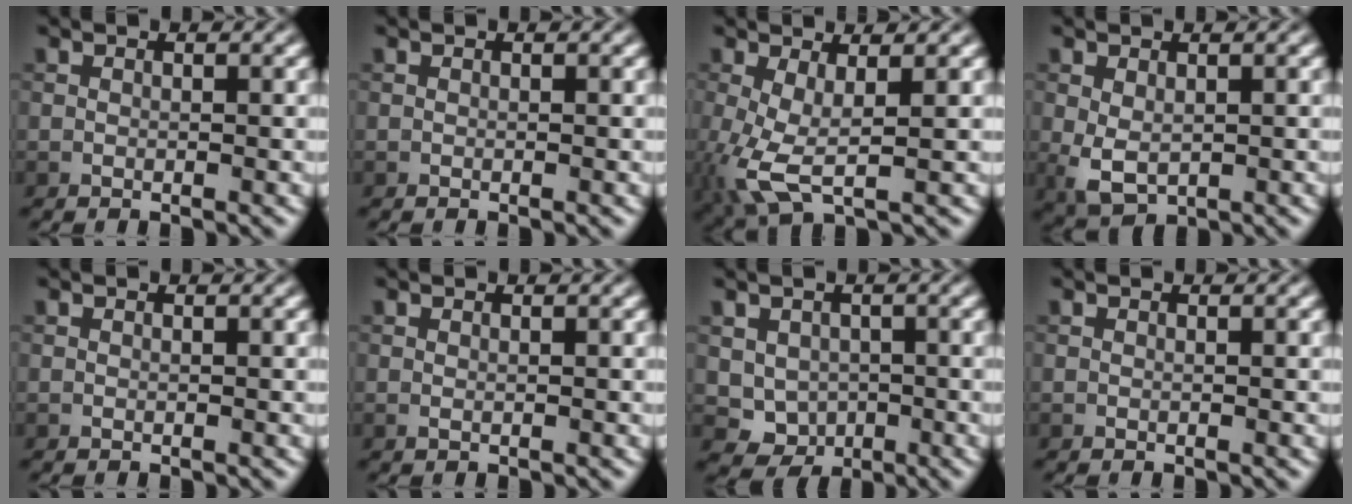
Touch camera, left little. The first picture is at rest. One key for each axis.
{"total": 0.0}
{"total": 4.7, "fx": -0.5, "fy": 1.6, "fz": 4.4, "tx": -0.116, "ty": -0.011, "tz": -0.010}
{"total": 3.1, "fx": 0.0, "fy": 2.0, "fz": 2.4, "tx": -0.061, "ty": -0.008, "tz": 0.008}
{"total": 0.0}
{"total": 0.0}
{"total": 3.9, "fx": -0.3, "fy": 3.5, "fz": 1.8, "tx": -0.026, "ty": -0.010, "tz": -0.002}
{"total": 0.0}